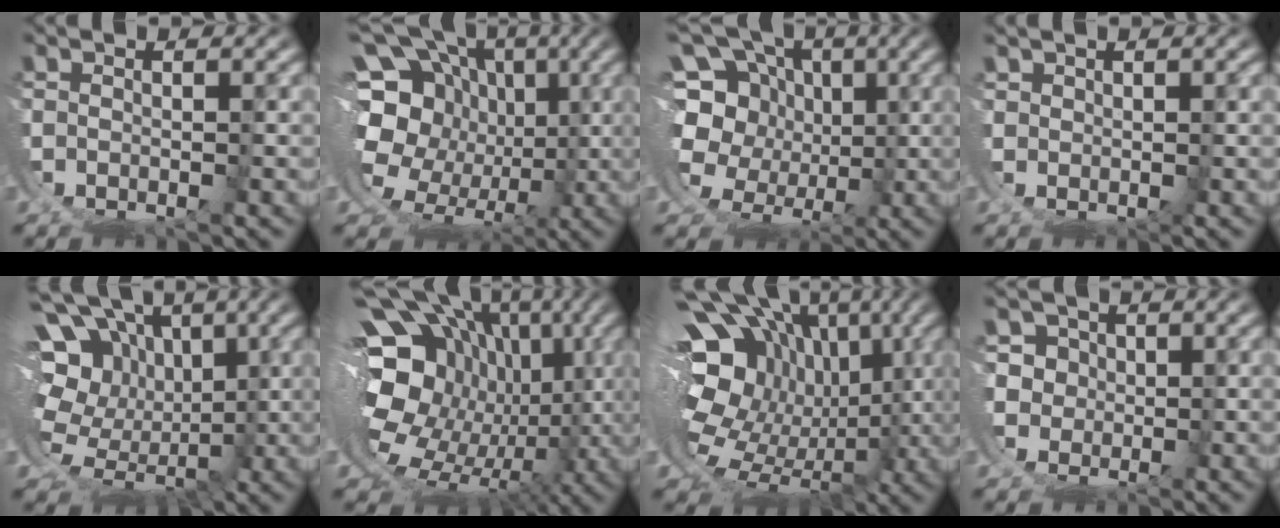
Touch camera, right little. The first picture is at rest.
{"total": 16.6, "force": [1.1, 13.2, 10.0], "torque": [-0.181, -0.041, 0.026]}
{"total": 13.4, "force": [1.7, 10.4, 8.3], "torque": [-0.158, -0.031, 0.032]}
{"total": 1.0, "force": [1.0, -0.1, 0.0], "torque": [-0.003, 0.002, 0.026]}
{"total": 13.7, "force": [1.7, 10.2, 9.1], "torque": [-0.173, -0.041, 0.043]}
{"total": 19.0, "force": [0.8, 13.8, 13.0], "torque": [-0.235, -0.051, 0.026]}
{"total": 17.7, "force": [1.3, 13.0, 12.0], "torque": [-0.215, -0.044, 0.031]}
{"total": 6.3, "force": [1.0, 5.8, 2.4], "torque": [-0.078, -0.023, 0.023]}